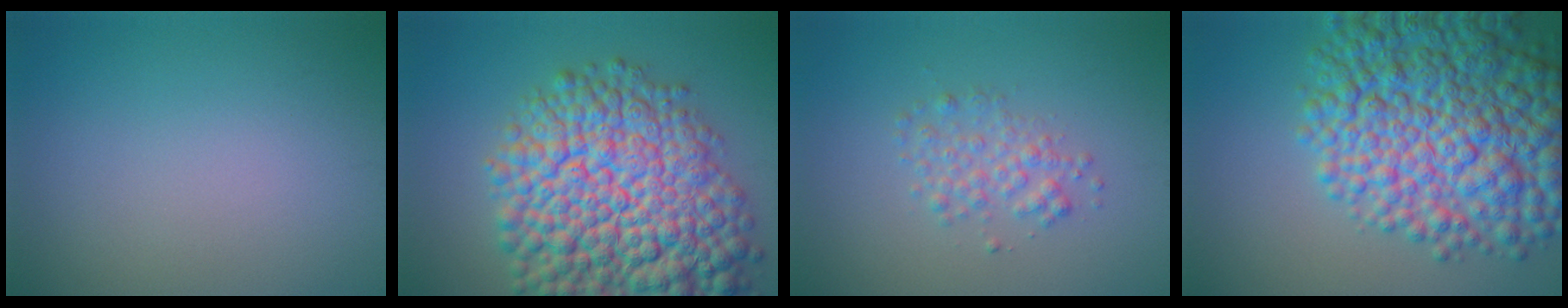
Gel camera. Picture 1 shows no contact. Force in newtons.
{"total": 14.9, "press": 14.9, "slide": 0.6}
{"total": 2.1, "press": 2.1, "slide": 0.1}
{"total": 12.1, "press": 12.1, "slide": 0.4}